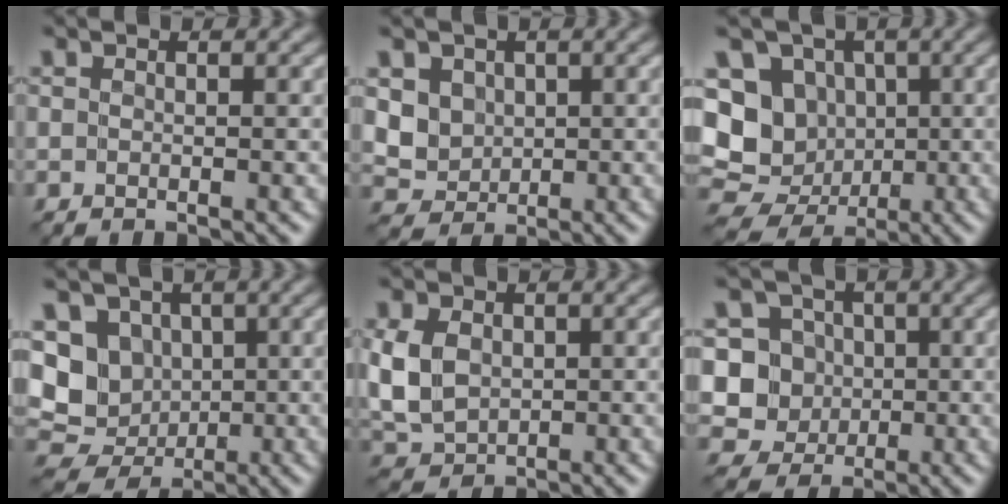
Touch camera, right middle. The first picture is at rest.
{"total": 2.7, "force": [0.9, 2.4, 0.8], "torque": [-0.024, -0.008, 0.030]}
{"total": 10.3, "force": [-0.1, 9.3, 4.3], "torque": [-0.070, 0.025, -0.037]}
{"total": 6.3, "force": [0.8, 5.6, 2.8], "torque": [-0.029, -0.004, -0.002]}
{"total": 5.0, "force": [0.6, 3.9, 3.1], "torque": [-0.084, -0.001, 0.015]}
{"total": 6.5, "force": [0.4, 6.2, 1.8], "torque": [-0.024, 0.031, -0.007]}